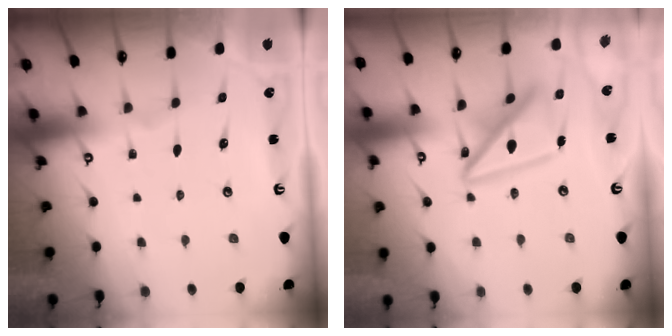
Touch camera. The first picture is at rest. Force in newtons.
{"total": 13.9, "press": 13.9, "slide": 1.5}